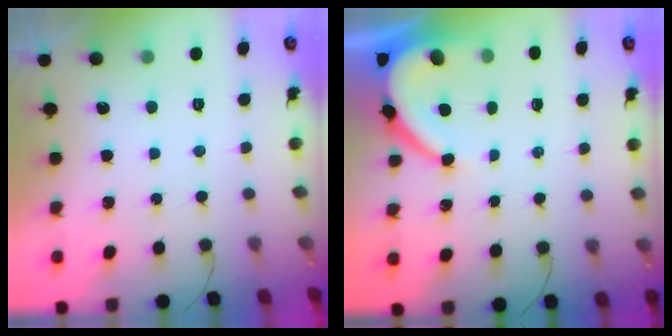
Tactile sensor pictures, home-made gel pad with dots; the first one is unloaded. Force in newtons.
{"total": 6.3, "press": 6.3, "slide": 0.6}